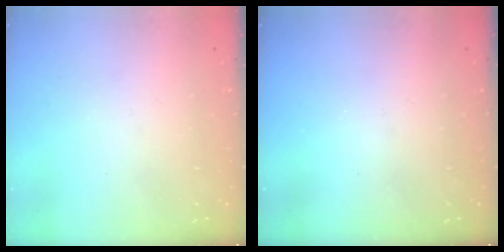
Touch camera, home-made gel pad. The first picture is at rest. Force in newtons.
{"total": 0.0}